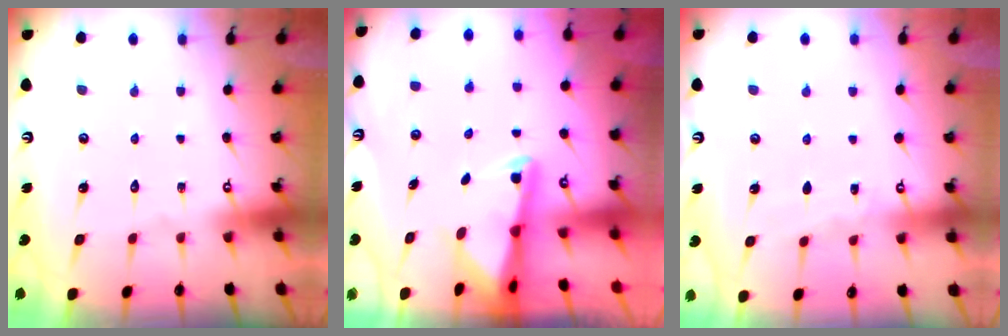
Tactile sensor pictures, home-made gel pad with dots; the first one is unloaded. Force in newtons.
{"total": 2.7, "press": 2.6, "slide": 0.6}
{"total": 3.6, "press": 3.6, "slide": 0.5}